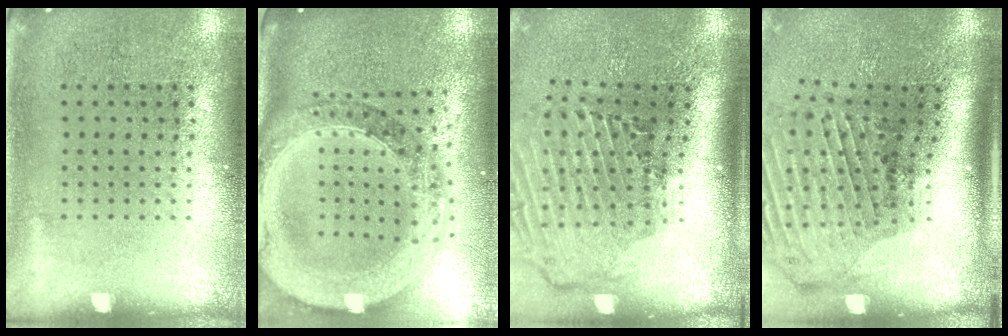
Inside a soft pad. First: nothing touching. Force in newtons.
{"total": 2.5, "press": 2.2, "slide": 1.2}
{"total": 2.9, "press": 1.9, "slide": 2.1}
{"total": 3.0, "press": 2.2, "slide": 2.0}